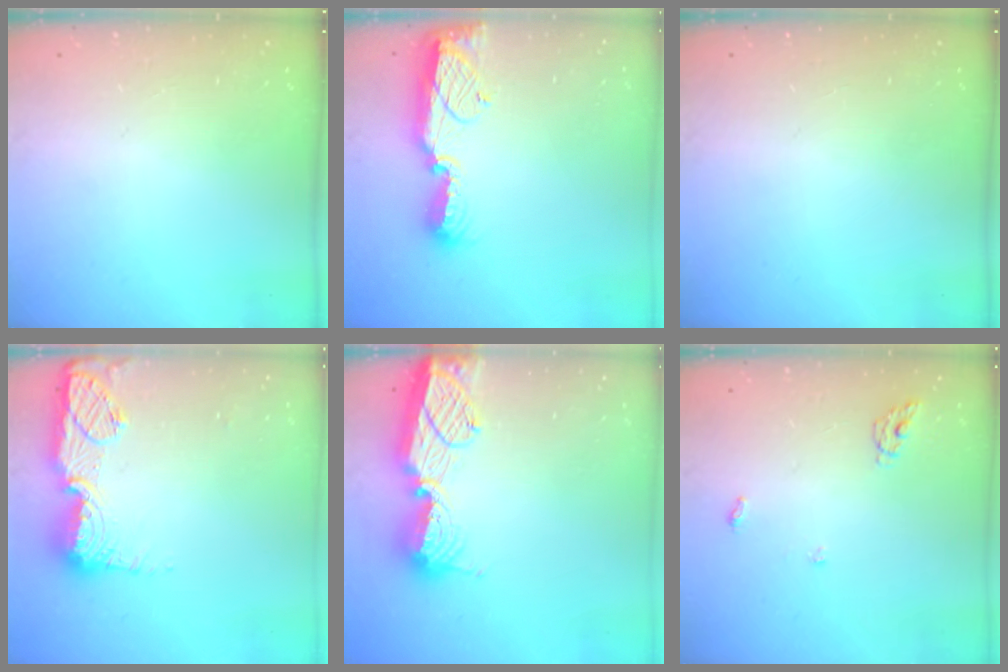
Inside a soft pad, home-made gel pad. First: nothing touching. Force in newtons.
{"total": 13.3, "press": 12.2, "slide": 5.5}
{"total": 0.0}
{"total": 15.4, "press": 15.4, "slide": 1.2}
{"total": 15.2, "press": 15.1, "slide": 1.3}
{"total": 5.0, "press": 5.0, "slide": 0.3}